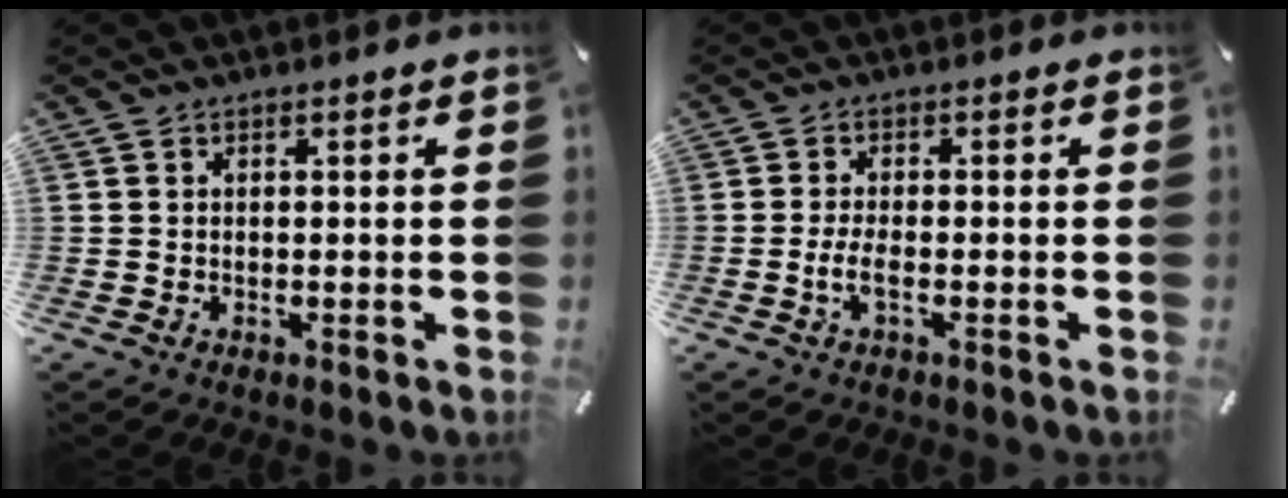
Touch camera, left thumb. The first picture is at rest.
{"total": 3.9, "force": [-1.1, 1.3, 3.5], "torque": [-0.074, 0.000, -0.023]}